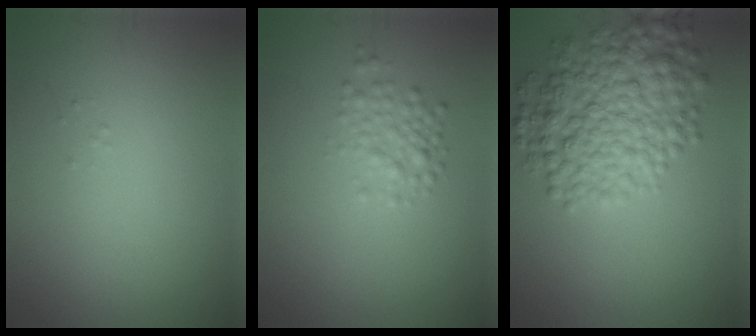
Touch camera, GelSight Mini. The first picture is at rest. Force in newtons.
{"total": 2.2, "press": 2.2, "slide": 0.1}
{"total": 7.5, "press": 7.5, "slide": 0.1}